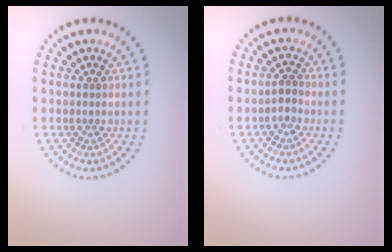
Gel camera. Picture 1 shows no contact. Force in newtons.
{"total": 1.1, "press": 1.0, "slide": 0.6}